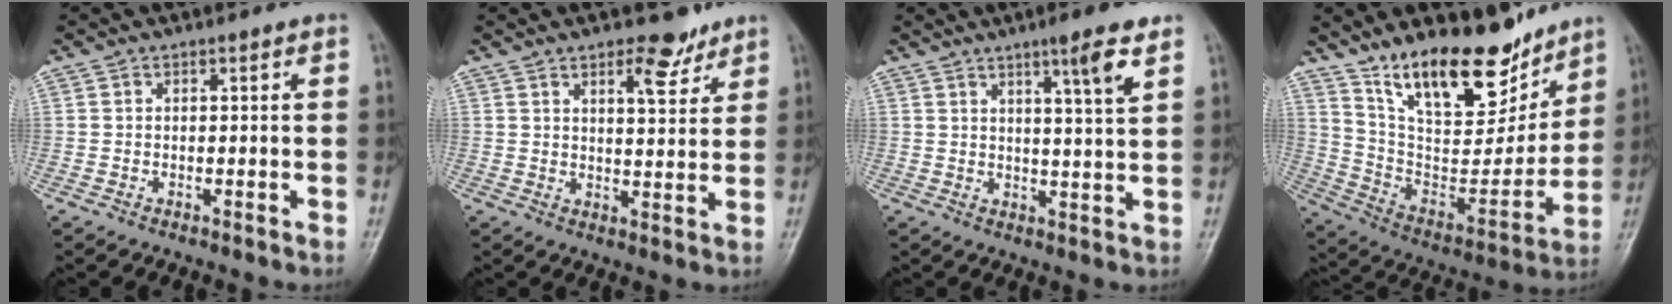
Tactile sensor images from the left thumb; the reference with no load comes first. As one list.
[{"total": 6.4, "force": [4.3, 2.6, 4.0], "torque": [-0.040, -0.029, 0.061]}, {"total": 7.3, "force": [4.2, 0.4, 6.0], "torque": [-0.090, -0.021, 0.063]}, {"total": 22.0, "force": [15.4, 9.1, 12.7], "torque": [-0.161, -0.085, 0.270]}]